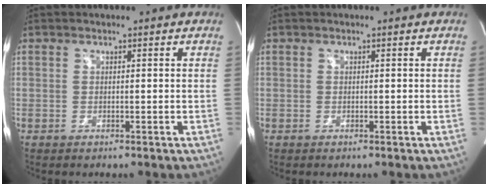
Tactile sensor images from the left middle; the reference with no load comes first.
{"total": 0.0}